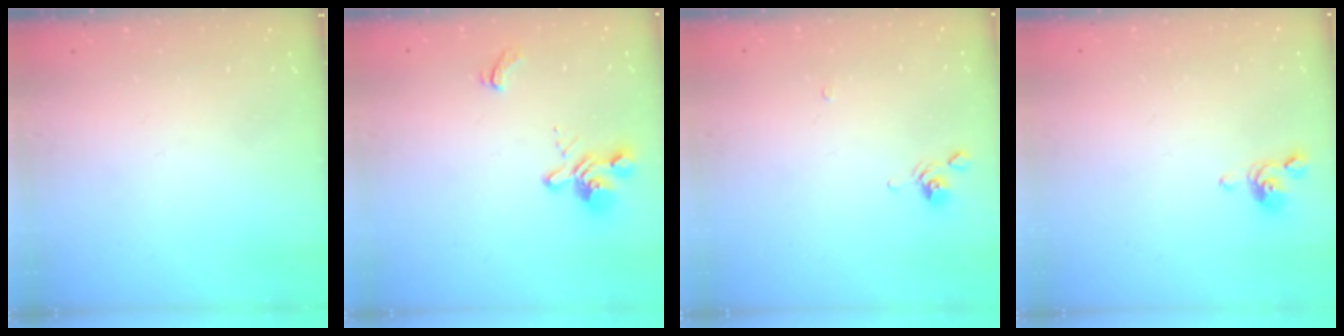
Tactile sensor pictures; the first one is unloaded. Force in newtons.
{"total": 2.6, "press": 2.3, "slide": 1.3}
{"total": 4.1, "press": 4.1, "slide": 0.3}
{"total": 3.5, "press": 3.5, "slide": 0.6}